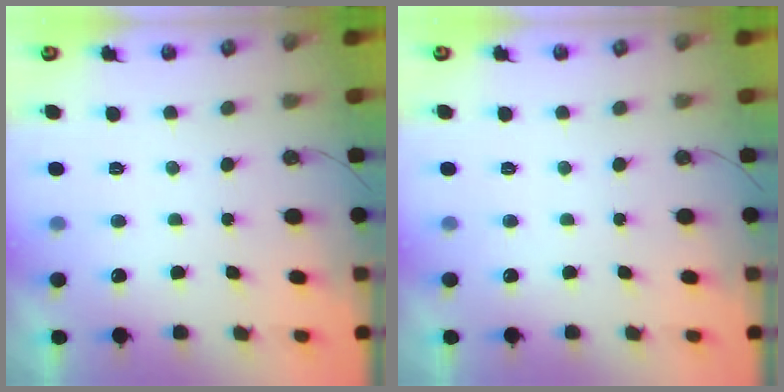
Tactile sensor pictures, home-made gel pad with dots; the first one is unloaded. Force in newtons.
{"total": 0.0}